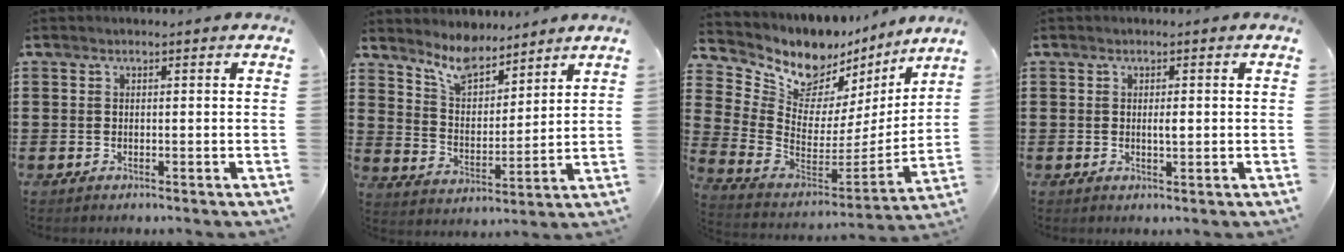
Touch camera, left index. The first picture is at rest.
{"total": 7.0, "force": [6.2, 2.2, 2.2], "torque": [-0.072, -0.024, 0.113]}
{"total": 8.6, "force": [7.0, 4.8, 1.6], "torque": [-0.067, -0.073, 0.123]}
{"total": 1.5, "force": [0.1, 0.4, 1.4], "torque": [-0.027, 0.001, 0.000]}